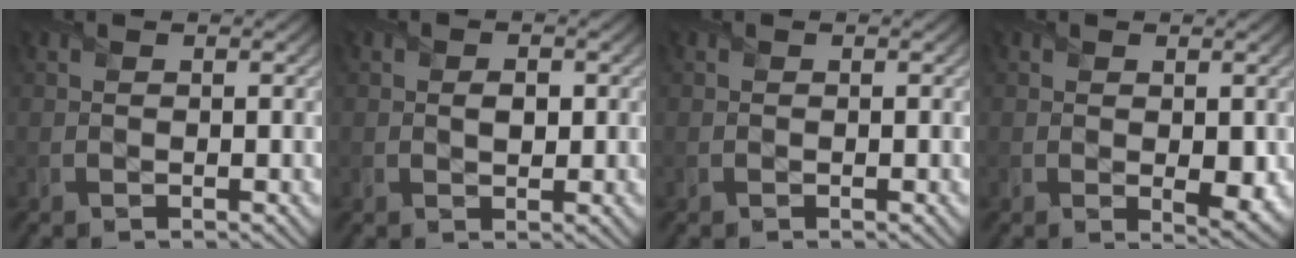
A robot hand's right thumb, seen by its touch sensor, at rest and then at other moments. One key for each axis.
{"total": 1.5, "fx": 0.1, "fy": 0.9, "fz": 1.3, "tx": -0.025, "ty": -0.002, "tz": -0.001}
{"total": 0.0}
{"total": 2.3, "fx": 0.0, "fy": 1.1, "fz": 2.0, "tx": -0.033, "ty": -0.010, "tz": 0.005}